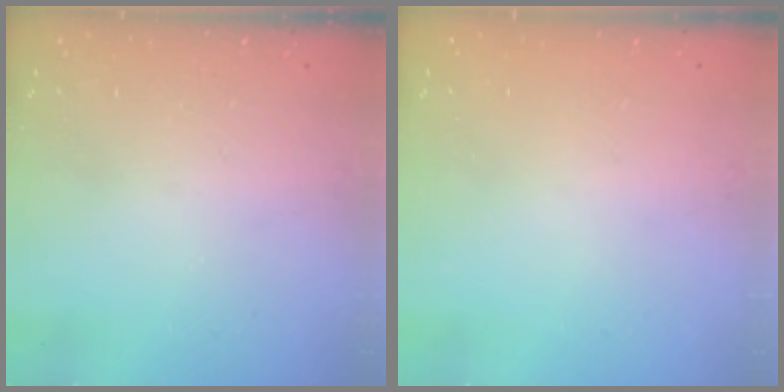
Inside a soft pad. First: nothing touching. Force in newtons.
{"total": 0.0}